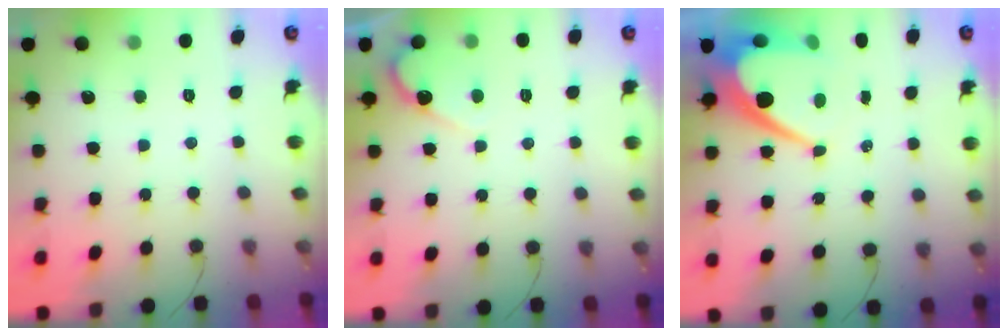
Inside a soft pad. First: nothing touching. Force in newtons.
{"total": 4.0, "press": 4.0, "slide": 0.2}
{"total": 12.2, "press": 12.1, "slide": 0.9}